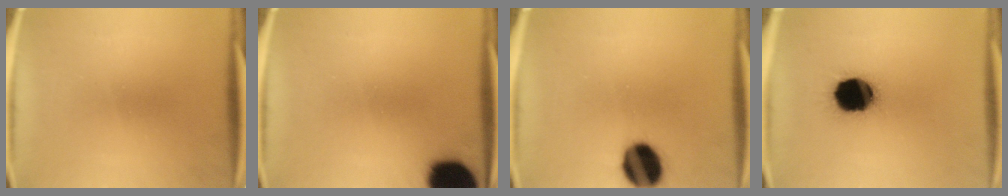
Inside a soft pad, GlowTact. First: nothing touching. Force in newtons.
{"total": 17.2}
{"total": 12.7}
{"total": 16.7}